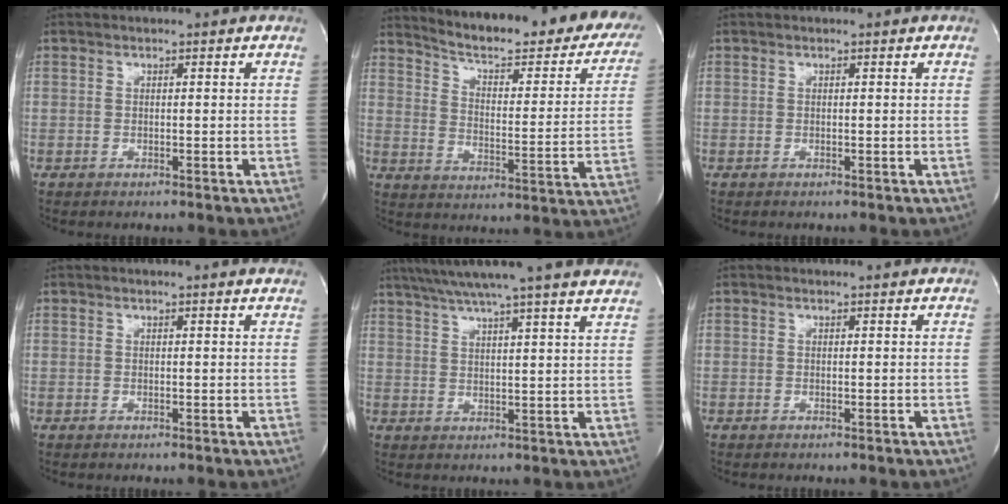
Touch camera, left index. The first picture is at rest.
{"total": 26.7, "force": [22.8, 5.6, 12.7], "torque": [-0.179, -0.065, 0.279]}
{"total": 0.0}
{"total": 2.3, "force": [2.1, -0.3, 0.8], "torque": [-0.020, 0.005, 0.020]}
{"total": 20.9, "force": [18.2, -0.6, 10.2], "torque": [-0.176, 0.005, 0.238]}
{"total": 1.2, "force": [1.2, 0.0, 0.2], "torque": [-0.011, 0.004, 0.014]}